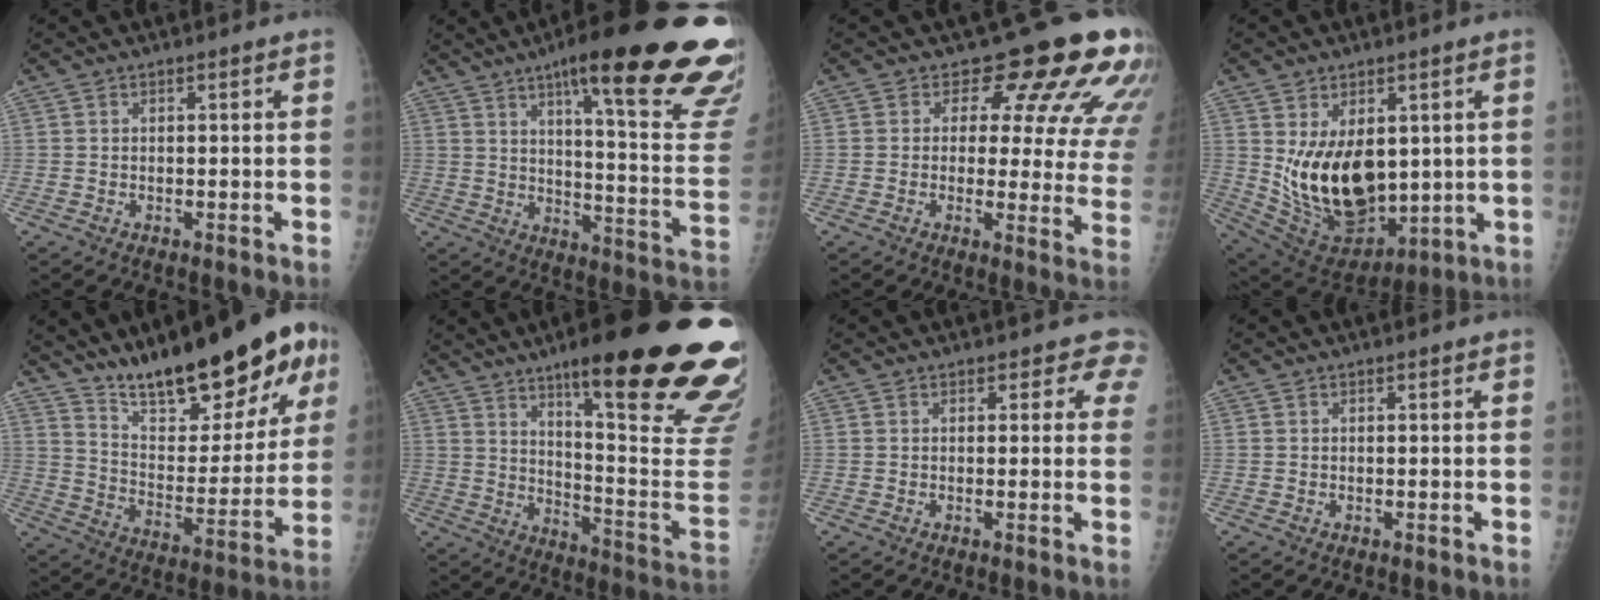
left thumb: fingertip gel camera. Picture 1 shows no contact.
{"total": 29.2, "force": [19.2, 4.5, 21.5], "torque": [-0.231, -0.089, 0.255]}
{"total": 14.9, "force": [10.1, 6.9, 8.5], "torque": [-0.046, -0.054, 0.093]}
{"total": 17.2, "force": [1.7, 10.9, 13.2], "torque": [-0.185, -0.032, 0.064]}
{"total": 23.4, "force": [15.6, 7.5, 15.8], "torque": [-0.193, -0.071, 0.253]}
{"total": 31.4, "force": [17.5, 5.8, 25.4], "torque": [-0.243, -0.062, 0.258]}
{"total": 3.5, "force": [2.9, 1.9, 0.5], "torque": [0.032, -0.012, 0.011]}
{"total": 0.0}